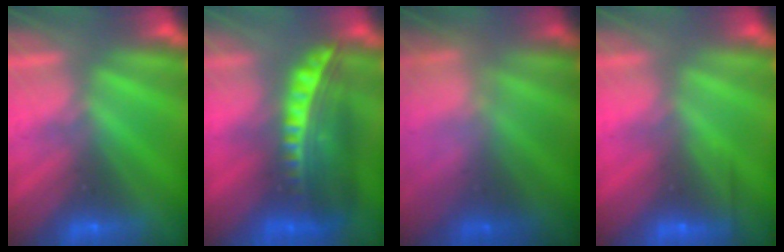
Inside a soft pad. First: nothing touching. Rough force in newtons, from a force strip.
{"total": 6.7}
{"total": 9.1}
{"total": 2.4}